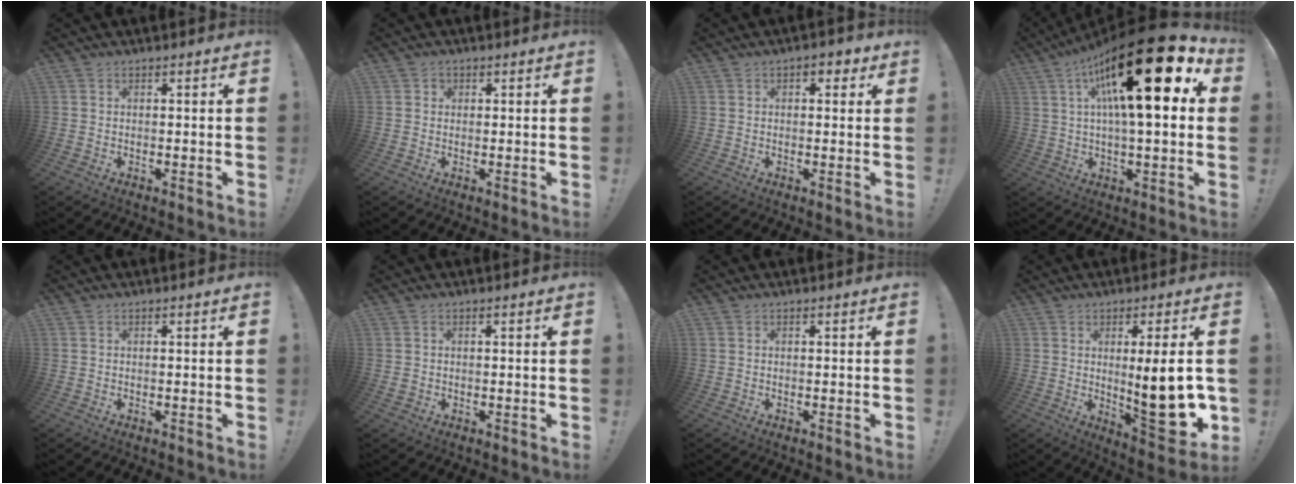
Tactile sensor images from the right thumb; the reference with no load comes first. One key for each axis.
{"total": 1.4, "fx": 0.4, "fy": 1.3, "fz": 0.3, "tx": 0.000, "ty": 0.000, "tz": 0.007}
{"total": 3.2, "fx": 1.0, "fy": 2.1, "fz": 2.2, "tx": -0.014, "ty": 0.000, "tz": 0.012}
{"total": 26.4, "fx": 9.4, "fy": 6.5, "fz": 23.8, "tx": -0.393, "ty": -0.059, "tz": 0.141}
{"total": 0.0}
{"total": 0.9, "fx": 0.0, "fy": 0.8, "fz": 0.2, "tx": -0.010, "ty": 0.006, "tz": 0.001}
{"total": 0.0}
{"total": 16.4, "fx": -0.3, "fy": 4.1, "fz": 15.9, "tx": -0.217, "ty": -0.012, "tz": 0.001}